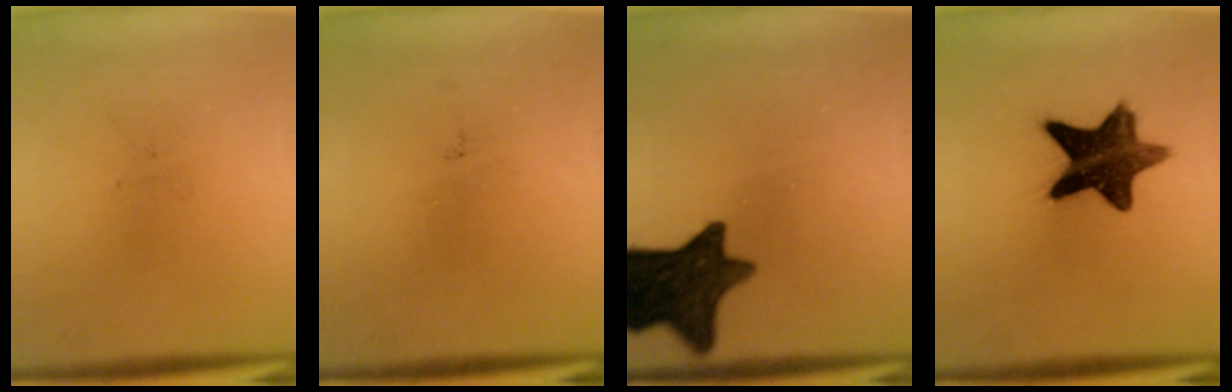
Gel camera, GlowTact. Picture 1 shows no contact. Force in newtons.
{"total": 0.0}
{"total": 13.9}
{"total": 12.8}